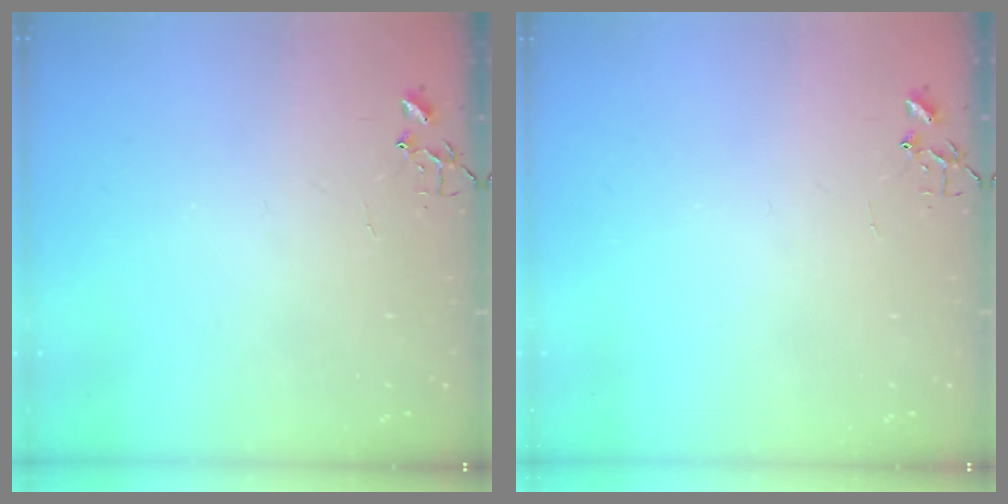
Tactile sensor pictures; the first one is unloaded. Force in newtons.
{"total": 0.0}